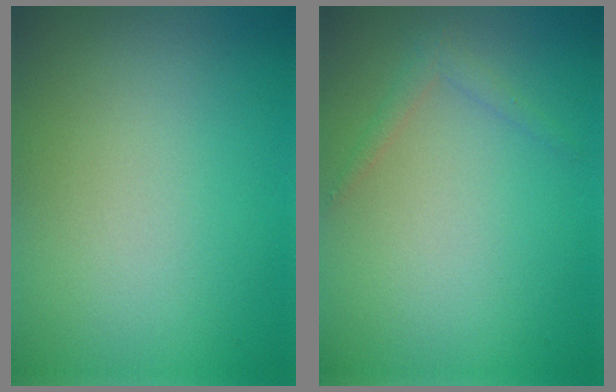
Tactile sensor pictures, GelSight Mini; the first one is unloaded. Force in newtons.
{"total": 1.1, "press": 1.1, "slide": 0.1}